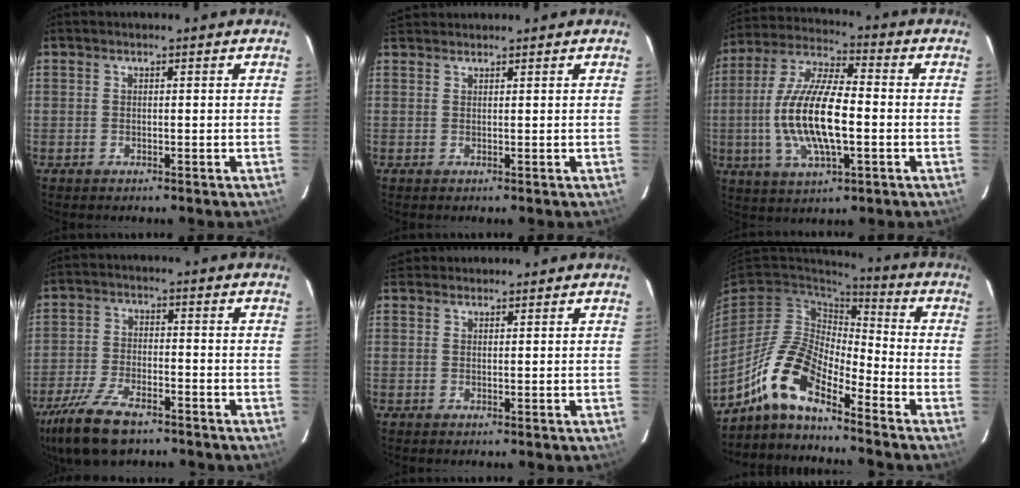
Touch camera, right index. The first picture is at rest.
{"total": 3.0, "force": [2.7, 1.0, 0.5], "torque": [-0.011, 0.019, 0.050]}
{"total": 16.2, "force": [-2.3, 5.4, 15.1], "torque": [-0.307, 0.001, -0.044]}
{"total": 12.6, "force": [-9.2, 4.9, 7.2], "torque": [-0.174, -0.022, -0.171]}
{"total": 3.0, "force": [2.6, 1.5, 0.4], "torque": [-0.006, 0.019, 0.045]}
{"total": 12.4, "force": [-8.6, 3.9, 8.0], "torque": [-0.158, 0.006, -0.177]}